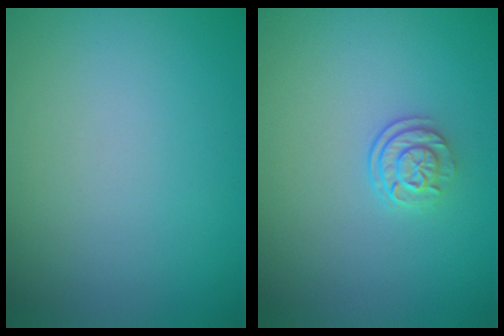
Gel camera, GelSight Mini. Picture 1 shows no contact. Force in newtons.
{"total": 2.3, "press": 1.7, "slide": 1.5}